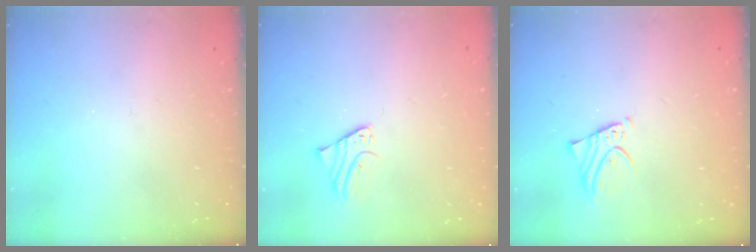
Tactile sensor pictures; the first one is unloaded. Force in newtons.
{"total": 2.0, "press": 2.0, "slide": 0.2}
{"total": 2.9, "press": 2.9, "slide": 0.2}